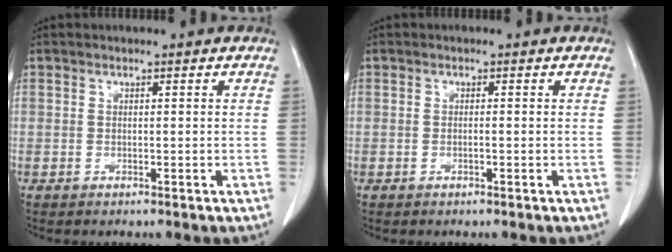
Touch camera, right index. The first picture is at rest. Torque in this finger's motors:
{"motor_torque": [-0.13, 0.10, -0.05, -0.01]}